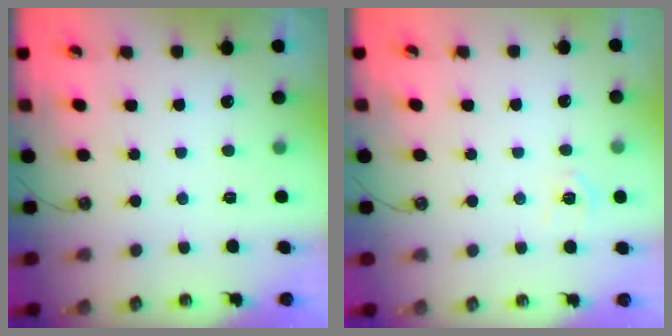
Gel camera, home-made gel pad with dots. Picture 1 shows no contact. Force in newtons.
{"total": 6.0, "press": 6.0, "slide": 0.6}